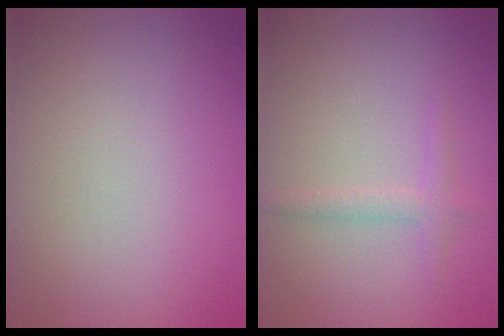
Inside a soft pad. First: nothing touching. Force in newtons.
{"total": 1.5, "press": 1.5, "slide": 0.0}